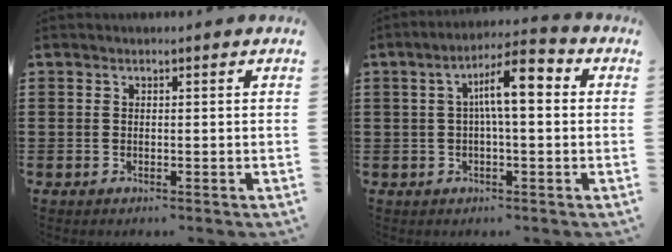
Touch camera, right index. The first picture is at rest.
{"total": 8.0, "force": [1.1, 2.0, 7.6], "torque": [-0.138, 0.009, 0.013]}